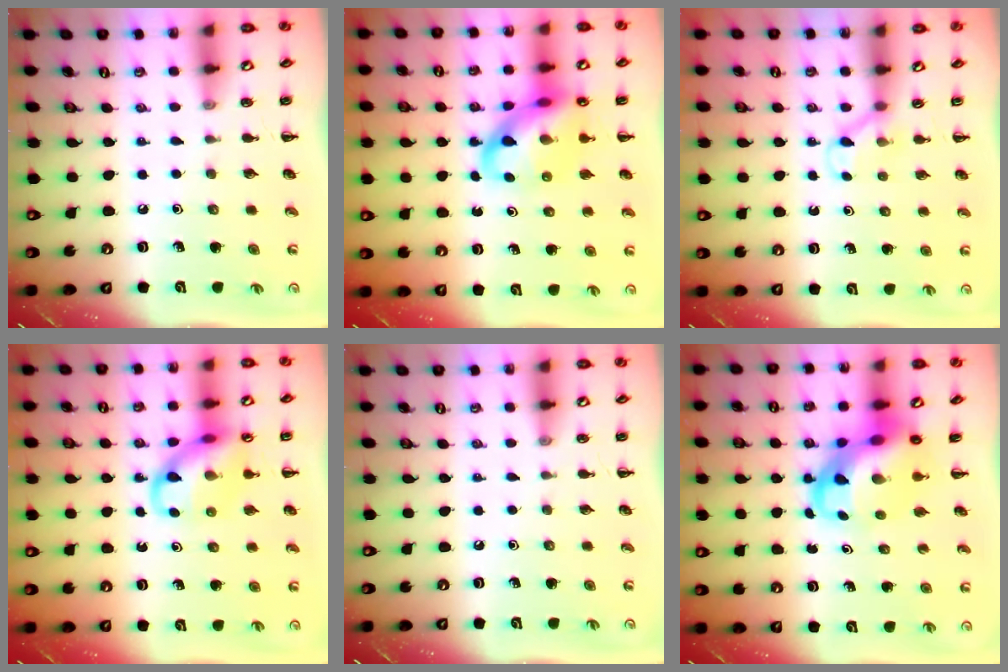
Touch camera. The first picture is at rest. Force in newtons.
{"total": 14.6, "press": 14.2, "slide": 3.6}
{"total": 5.0, "press": 4.8, "slide": 1.3}
{"total": 11.8, "press": 11.7, "slide": 1.6}
{"total": 0.0}
{"total": 8.4, "press": 8.1, "slide": 2.3}